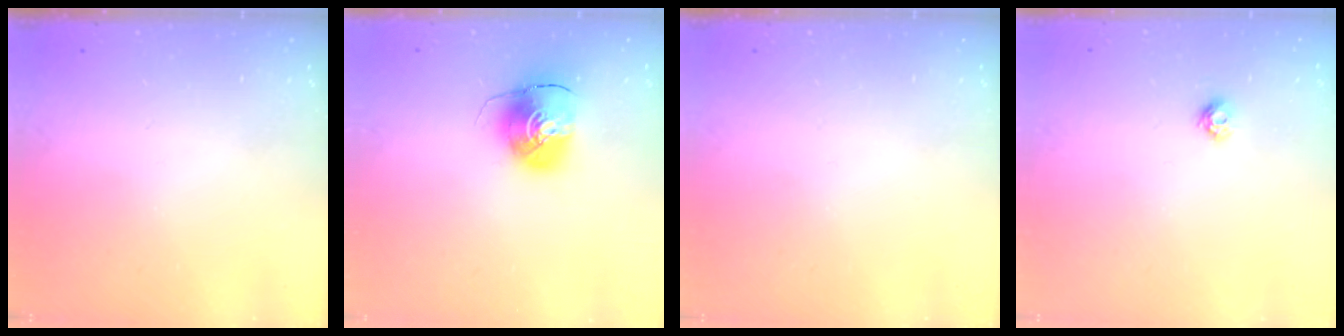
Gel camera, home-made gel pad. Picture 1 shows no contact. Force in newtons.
{"total": 10.1, "press": 10.1, "slide": 0.7}
{"total": 0.0}
{"total": 4.6, "press": 4.5, "slide": 0.6}